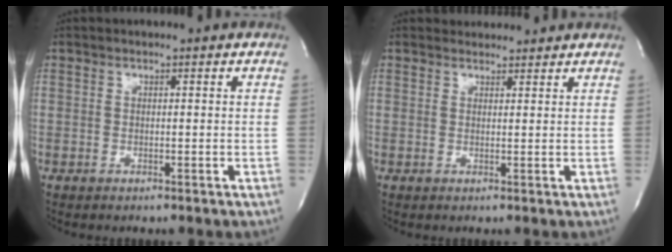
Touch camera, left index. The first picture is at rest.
{"total": 3.5, "force": [3.3, 1.0, 0.0], "torque": [-0.003, 0.011, 0.041]}